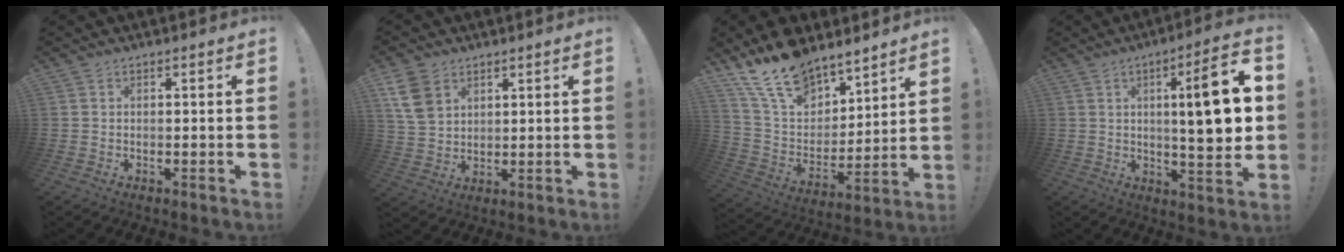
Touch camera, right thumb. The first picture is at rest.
{"total": 10.3, "force": [5.2, 7.5, 4.7], "torque": [-0.091, -0.012, 0.107]}
{"total": 17.7, "force": [14.4, 7.9, 6.7], "torque": [-0.149, -0.097, 0.272]}
{"total": 16.5, "force": [2.5, 3.2, 16.0], "torque": [-0.222, -0.011, 0.024]}